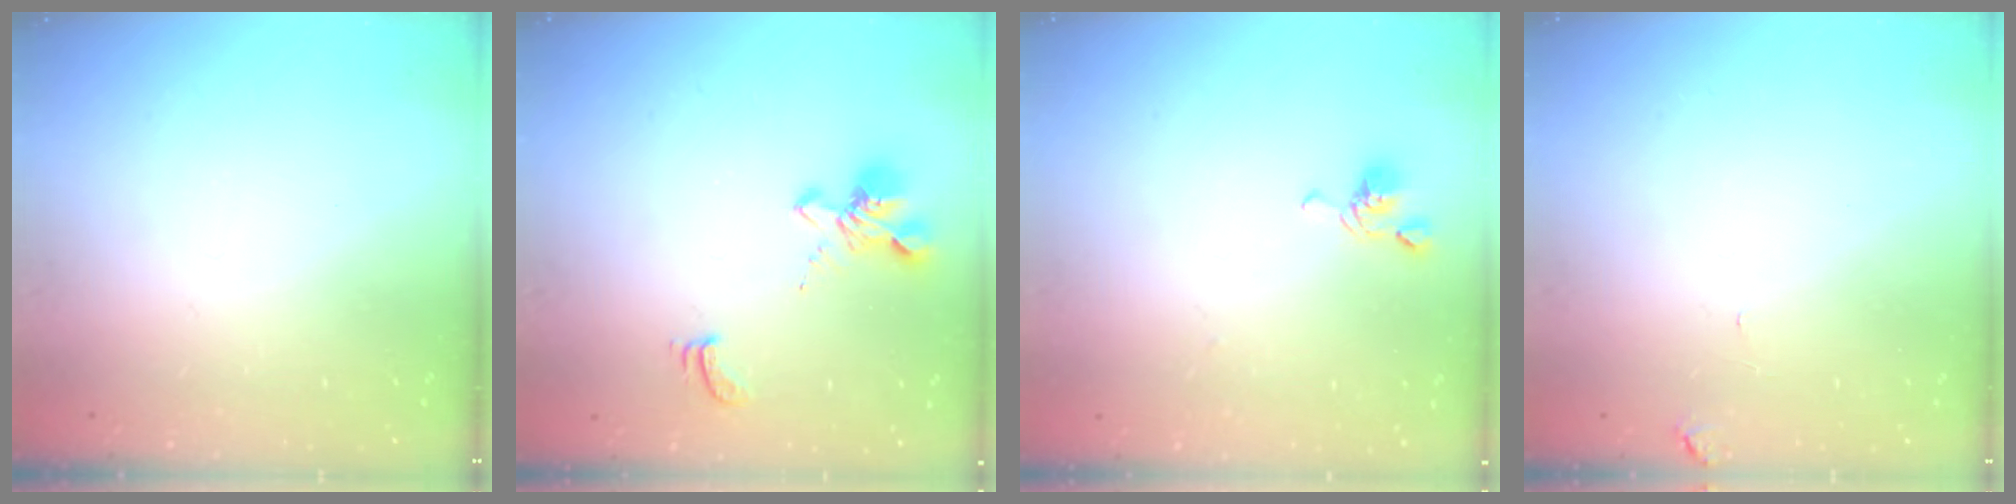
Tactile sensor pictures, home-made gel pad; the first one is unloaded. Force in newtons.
{"total": 3.3, "press": 2.9, "slide": 1.4}
{"total": 2.7, "press": 2.6, "slide": 0.6}
{"total": 0.0}